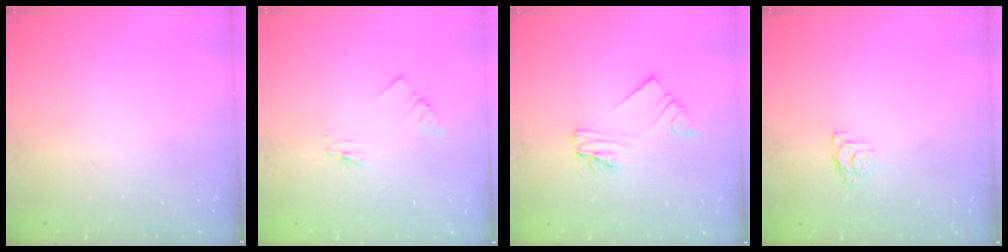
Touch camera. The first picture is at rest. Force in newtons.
{"total": 0.7, "press": 0.7, "slide": 0.1}
{"total": 2.2, "press": 2.2, "slide": 0.1}
{"total": 4.7, "press": 4.6, "slide": 0.7}